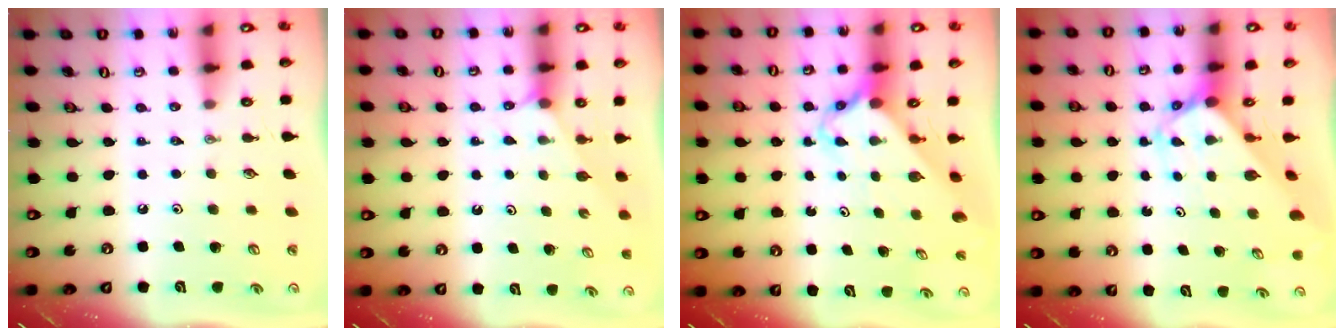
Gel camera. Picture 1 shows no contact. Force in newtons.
{"total": 2.3, "press": 2.3, "slide": 0.4}
{"total": 2.6, "press": 2.6, "slide": 0.2}
{"total": 2.8, "press": 2.8, "slide": 0.3}